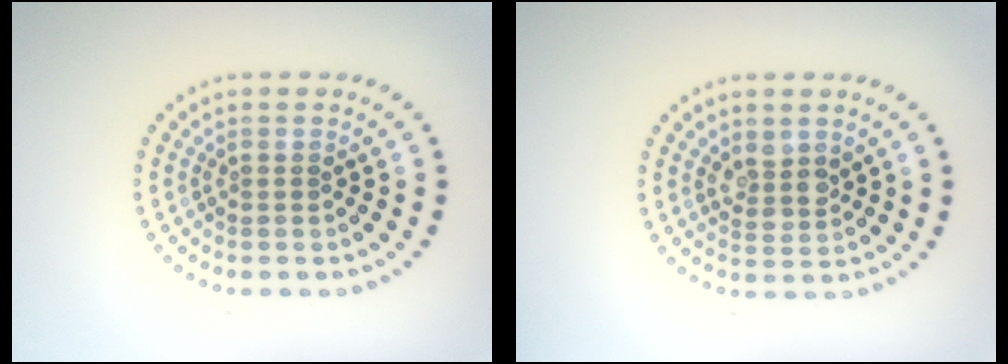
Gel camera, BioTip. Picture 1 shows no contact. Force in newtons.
{"total": 2.2, "press": 2.0, "slide": 1.0}